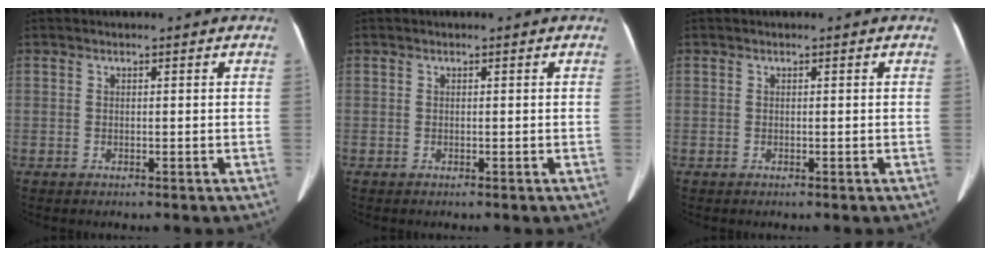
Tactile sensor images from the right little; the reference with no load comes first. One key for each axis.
{"total": 0.0}
{"total": 0.0}